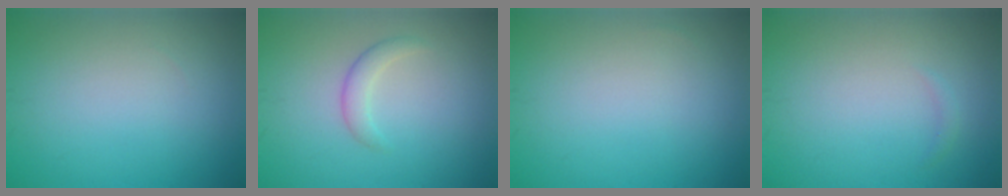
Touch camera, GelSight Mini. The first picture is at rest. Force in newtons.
{"total": 1.6, "press": 1.6, "slide": 0.1}
{"total": 0.0}
{"total": 0.5, "press": 0.5, "slide": 0.0}